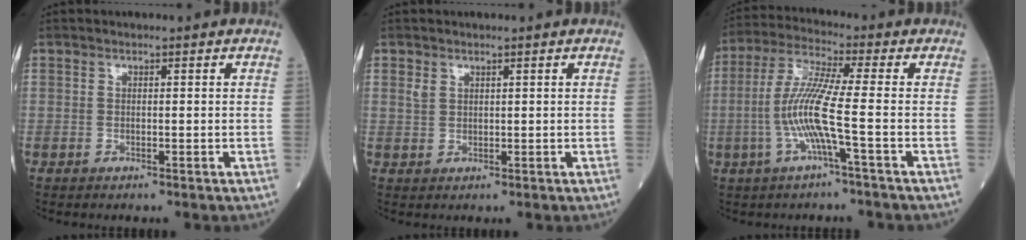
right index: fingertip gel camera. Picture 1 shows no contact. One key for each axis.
{"total": 2.0, "fx": 1.5, "fy": 1.2, "fz": 0.6, "tx": -0.011, "ty": 0.001, "tz": 0.033}
{"total": 9.1, "fx": -2.0, "fy": -0.5, "fz": 8.8, "tx": -0.187, "ty": 0.004, "tz": -0.047}